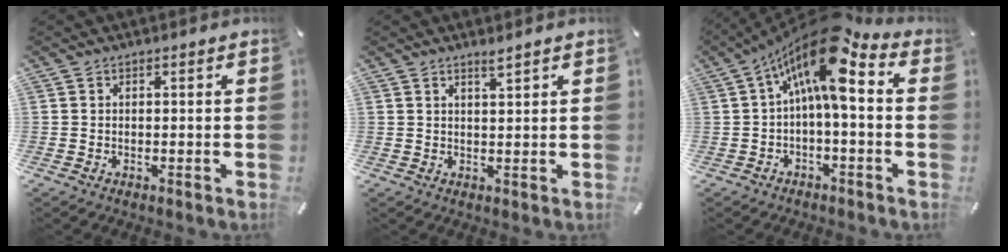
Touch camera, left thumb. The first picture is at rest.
{"total": 2.2, "force": [1.8, 0.1, 1.2], "torque": [-0.026, -0.004, 0.033]}
{"total": 14.0, "force": [4.6, 5.1, 12.1], "torque": [-0.227, -0.027, 0.071]}